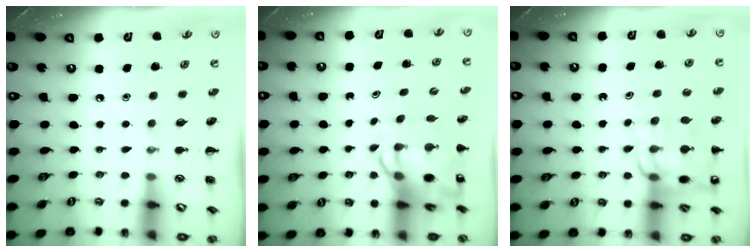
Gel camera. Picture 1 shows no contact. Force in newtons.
{"total": 8.2, "press": 8.0, "slide": 2.1}
{"total": 12.6, "press": 12.3, "slide": 2.7}